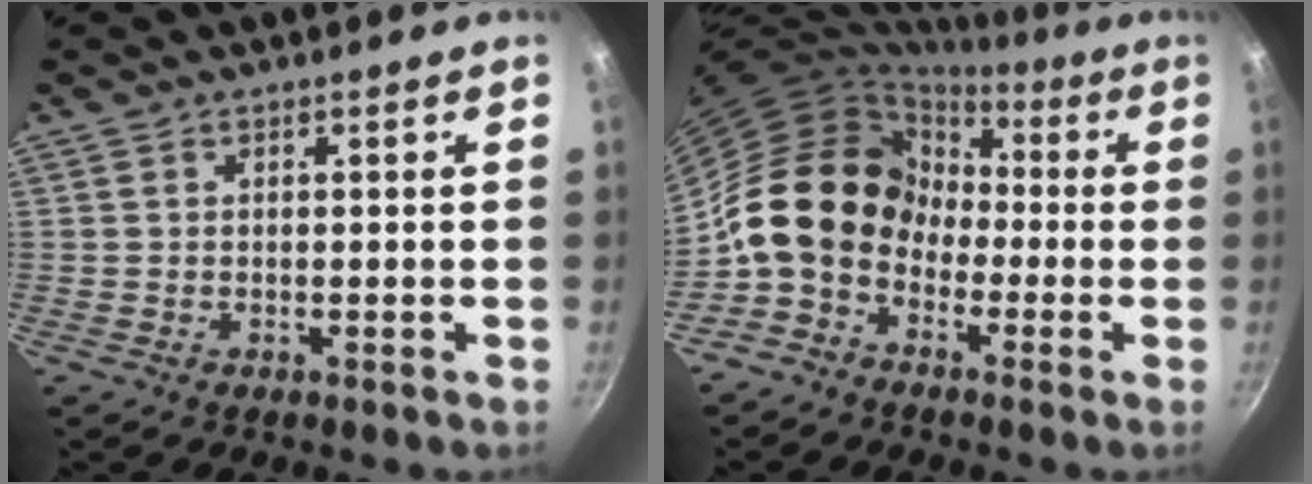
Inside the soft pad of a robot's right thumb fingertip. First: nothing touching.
{"total": 14.0, "force": [-1.5, 11.2, 8.3], "torque": [-0.101, 0.042, -0.043]}